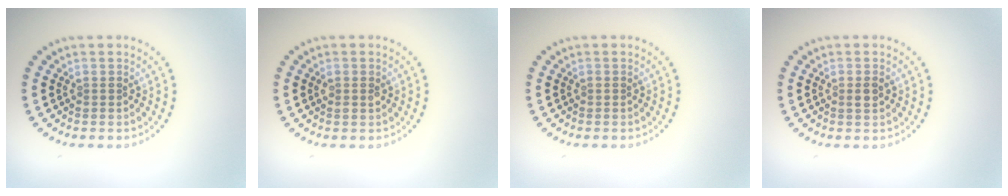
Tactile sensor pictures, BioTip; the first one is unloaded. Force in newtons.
{"total": 1.2, "press": 1.1, "slide": 0.3}
{"total": 0.0}
{"total": 1.1, "press": 1.0, "slide": 0.3}